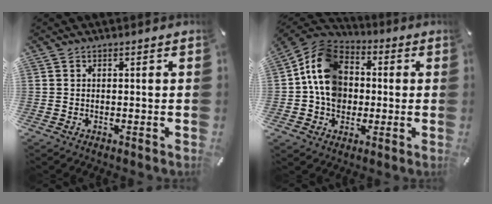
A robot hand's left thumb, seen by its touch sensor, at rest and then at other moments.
{"total": 12.8, "force": [-0.4, 11.0, 6.5], "torque": [-0.150, 0.018, -0.009]}